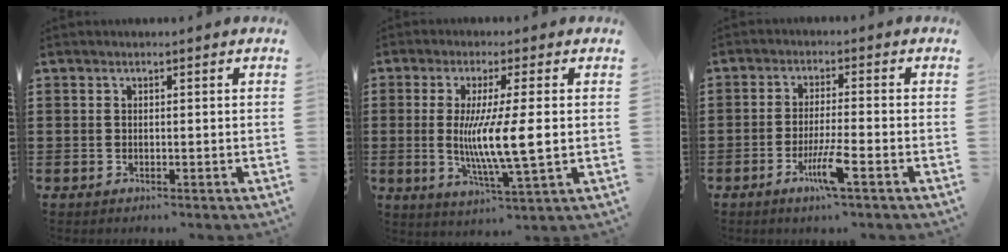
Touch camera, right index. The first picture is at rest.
{"total": 8.5, "force": [-0.1, 0.8, 8.5], "torque": [-0.165, -0.009, -0.008]}
{"total": 5.8, "force": [-2.9, 0.2, 5.0], "torque": [-0.101, -0.015, -0.054]}